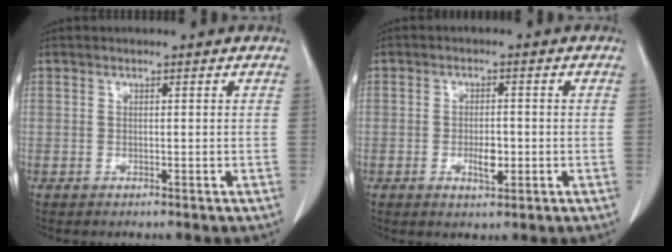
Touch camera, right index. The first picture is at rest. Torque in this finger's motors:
{"motor_torque": [0.01, 0.06, 0.00, 0.01]}